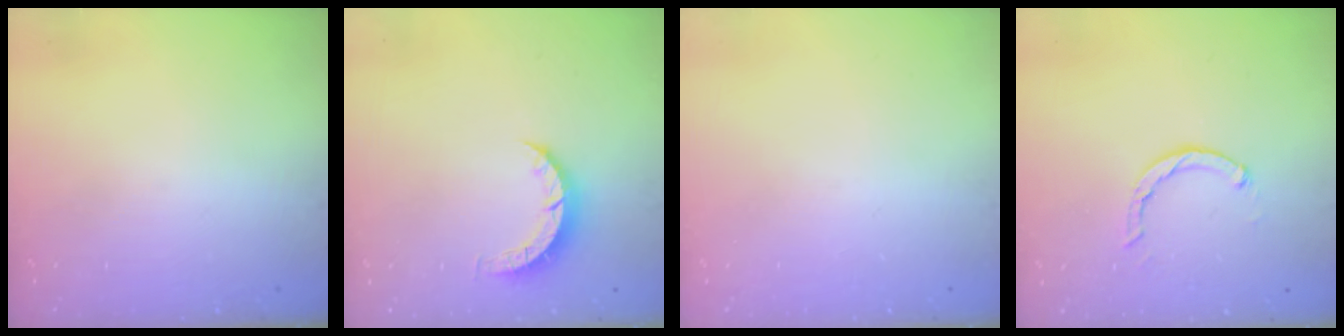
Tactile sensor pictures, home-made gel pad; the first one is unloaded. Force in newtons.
{"total": 4.1, "press": 4.1, "slide": 0.4}
{"total": 0.0}
{"total": 2.1, "press": 2.1, "slide": 0.3}